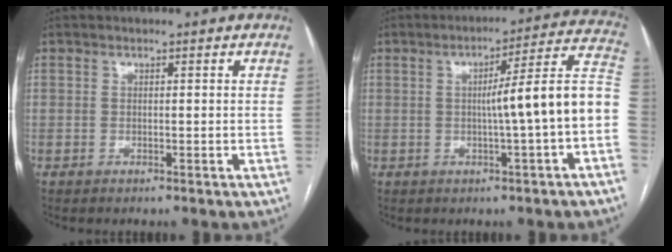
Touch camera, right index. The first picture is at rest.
{"total": 12.1, "force": [-1.6, -0.8, 12.0], "torque": [-0.158, 0.030, -0.026]}